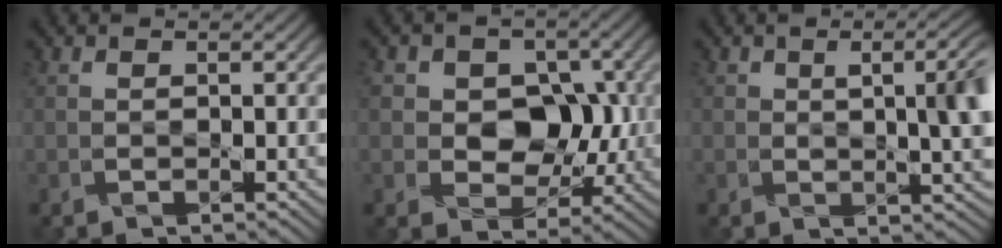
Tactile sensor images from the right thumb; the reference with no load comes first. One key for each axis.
{"total": 7.4, "fx": 0.4, "fy": 6.3, "fz": 3.9, "tx": -0.063, "ty": 0.005, "tz": -0.005}
{"total": 5.4, "fx": 1.1, "fy": 2.2, "fz": 4.9, "tx": -0.062, "ty": 0.003, "tz": 0.016}